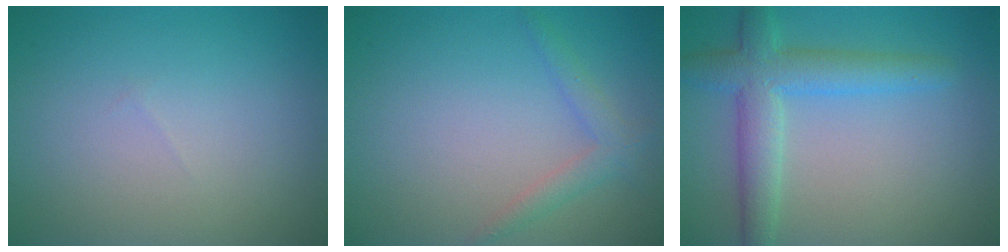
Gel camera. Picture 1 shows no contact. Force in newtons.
{"total": 1.9, "press": 1.9, "slide": 0.2}
{"total": 4.8, "press": 4.8, "slide": 0.4}